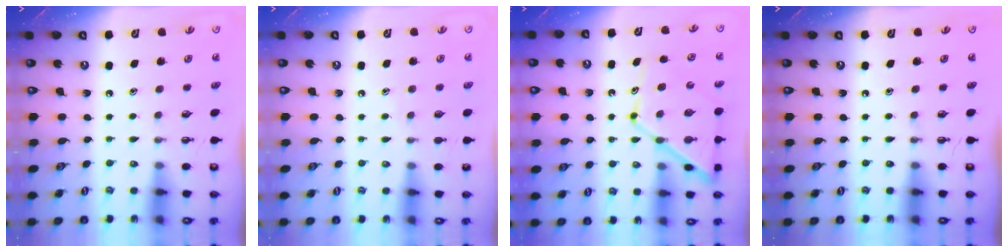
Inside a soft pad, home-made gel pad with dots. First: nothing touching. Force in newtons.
{"total": 2.9, "press": 2.9, "slide": 0.3}
{"total": 12.3, "press": 12.2, "slide": 1.0}
{"total": 0.0}